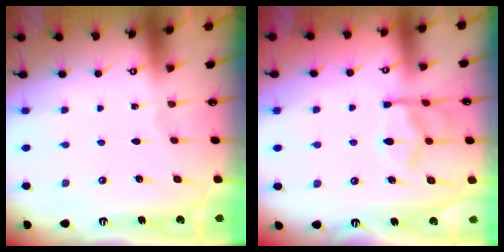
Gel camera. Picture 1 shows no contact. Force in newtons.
{"total": 13.1, "press": 13.1, "slide": 1.2}